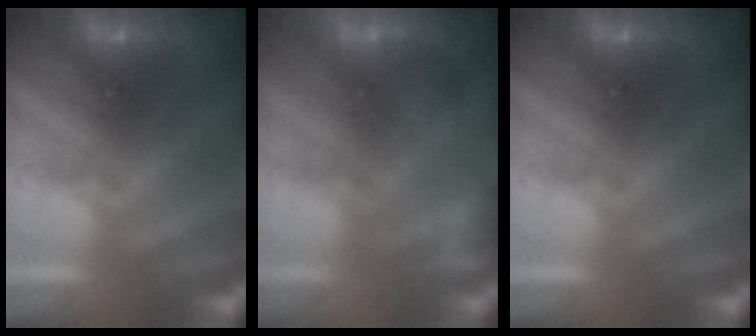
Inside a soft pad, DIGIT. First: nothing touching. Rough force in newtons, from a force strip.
{"total": 4.8}
{"total": 0.0}